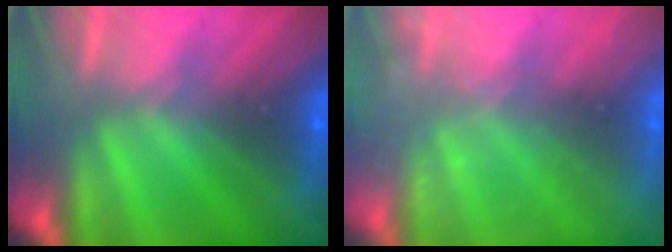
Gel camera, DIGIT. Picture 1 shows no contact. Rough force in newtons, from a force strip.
{"total": 2.4}